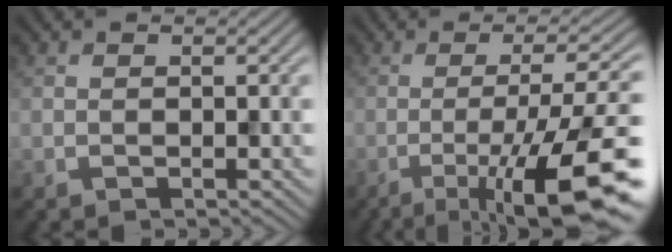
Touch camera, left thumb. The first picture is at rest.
{"total": 14.0, "force": [-5.8, 2.9, 12.4], "torque": [-0.173, 0.009, -0.092]}